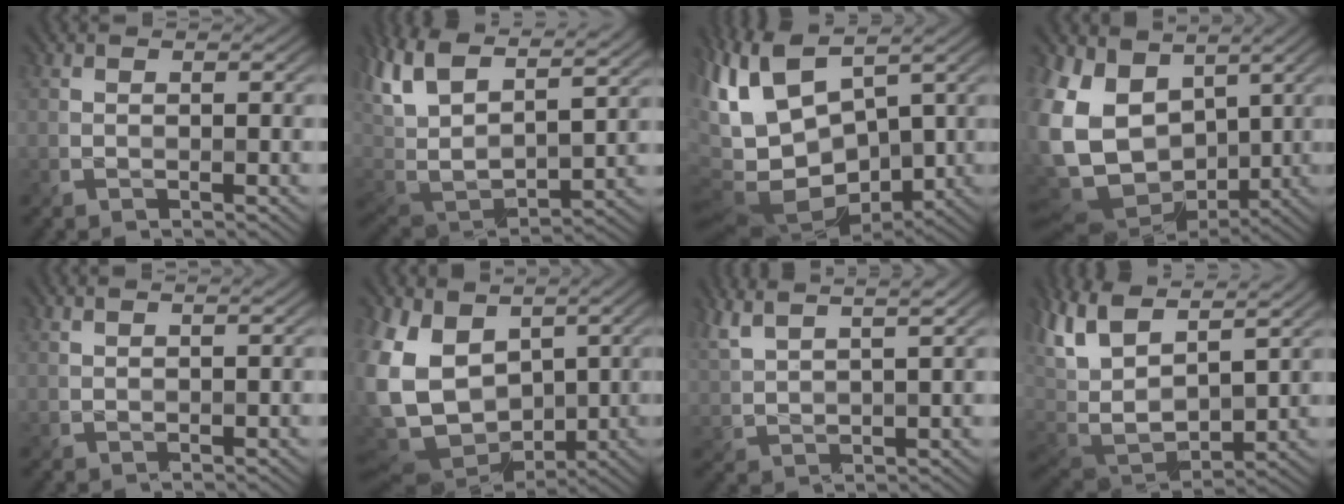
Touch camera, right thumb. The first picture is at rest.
{"total": 14.2, "force": [6.8, 6.7, 10.6], "torque": [-0.266, 0.019, 0.123]}
{"total": 14.8, "force": [1.6, 8.4, 12.0], "torque": [-0.274, -0.014, 0.058]}
{"total": 14.8, "force": [1.3, 11.3, 9.5], "torque": [-0.253, -0.022, 0.059]}
{"total": 2.0, "force": [1.8, 0.2, 0.8], "torque": [-0.013, 0.000, 0.027]}
{"total": 13.4, "force": [1.9, 10.0, 8.8], "torque": [-0.233, -0.022, 0.065]}
{"total": 8.3, "force": [6.5, 1.7, 5.0], "torque": [-0.112, 0.020, 0.112]}
{"total": 13.7, "force": [5.4, 6.9, 10.5], "torque": [-0.265, 0.005, 0.102]}